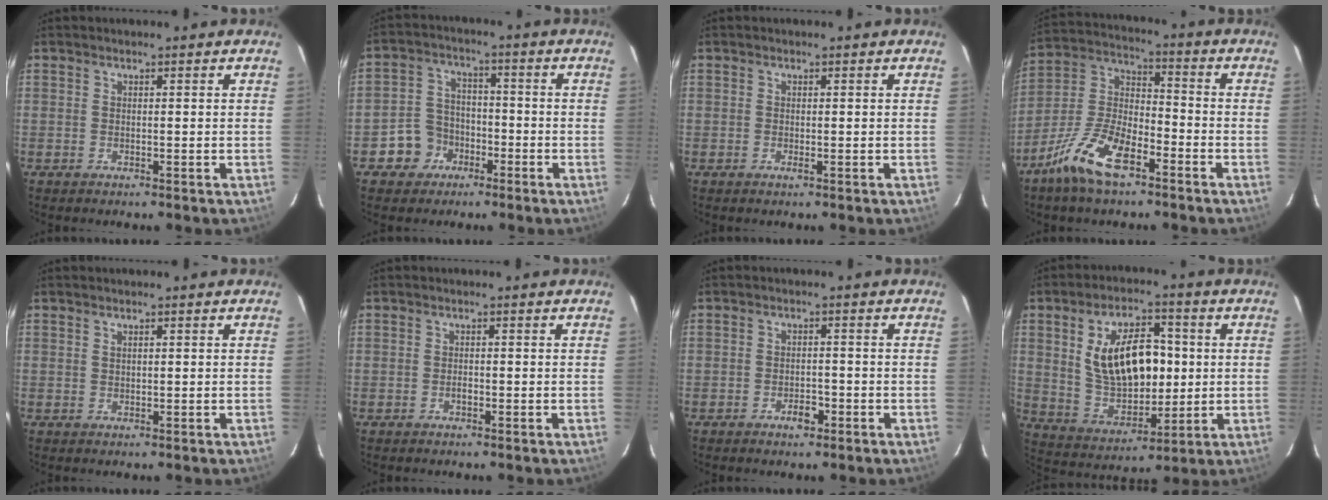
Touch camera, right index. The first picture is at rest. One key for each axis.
{"total": 7.1, "fx": -3.7, "fy": 5.9, "fz": 1.3, "tx": -0.043, "ty": 0.029, "tz": -0.057}
{"total": 1.0, "fx": -0.4, "fy": 0.1, "fz": 0.9, "tx": -0.019, "ty": -0.003, "tz": -0.007}
{"total": 13.6, "fx": -8.5, "fy": 5.1, "fz": 9.3, "tx": -0.200, "ty": 0.006, "tz": -0.162}
{"total": 0.7, "fx": 0.4, "fy": 0.4, "fz": 0.5, "tx": -0.009, "ty": 0.004, "tz": 0.008}
{"total": 0.9, "fx": -0.5, "fy": 0.5, "fz": 0.7, "tx": -0.013, "ty": 0.003, "tz": -0.009}
{"total": 2.9, "fx": -1.8, "fy": 1.6, "fz": 1.6, "tx": -0.032, "ty": 0.003, "tz": -0.027}
{"total": 15.6, "fx": 2.4, "fy": 8.7, "fz": 12.7, "tx": -0.238, "ty": 0.011, "tz": 0.061}